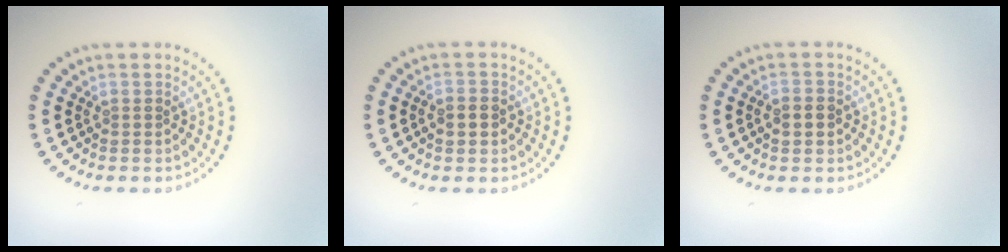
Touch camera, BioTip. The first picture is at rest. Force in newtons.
{"total": 1.7, "press": 1.7, "slide": 0.5}
{"total": 1.7, "press": 1.7, "slide": 0.5}